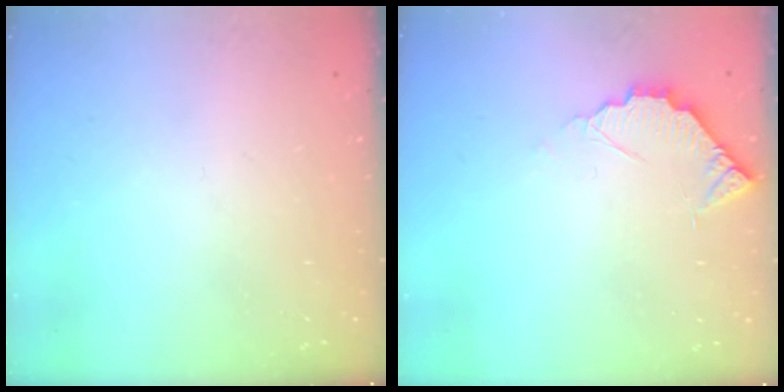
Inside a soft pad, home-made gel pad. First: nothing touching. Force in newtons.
{"total": 4.5, "press": 4.4, "slide": 0.3}